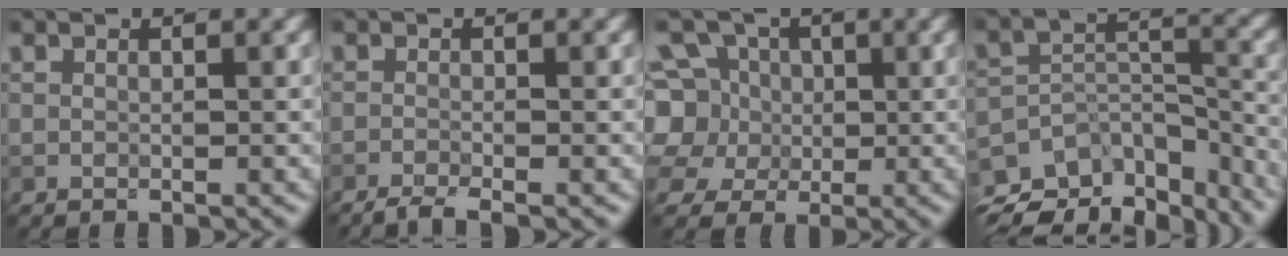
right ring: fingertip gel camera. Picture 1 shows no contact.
{"total": 2.4, "force": [-1.9, 0.4, 1.4], "torque": [-0.029, -0.004, -0.043]}
{"total": 10.0, "force": [2.7, 8.5, 4.5], "torque": [-0.108, 0.034, 0.009]}
{"total": 10.0, "force": [-7.6, 4.8, 4.4], "torque": [-0.094, 0.007, -0.104]}